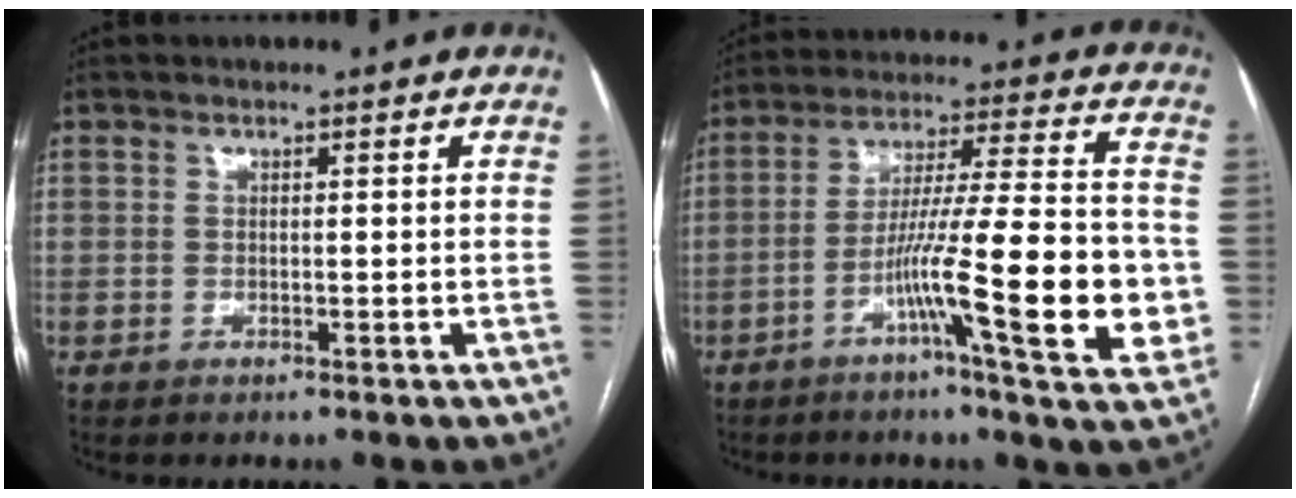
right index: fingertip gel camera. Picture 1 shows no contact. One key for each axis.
{"total": 18.4, "fx": -5.2, "fy": 0.7, "fz": 17.7, "tx": -0.258, "ty": -0.001, "tz": -0.082}